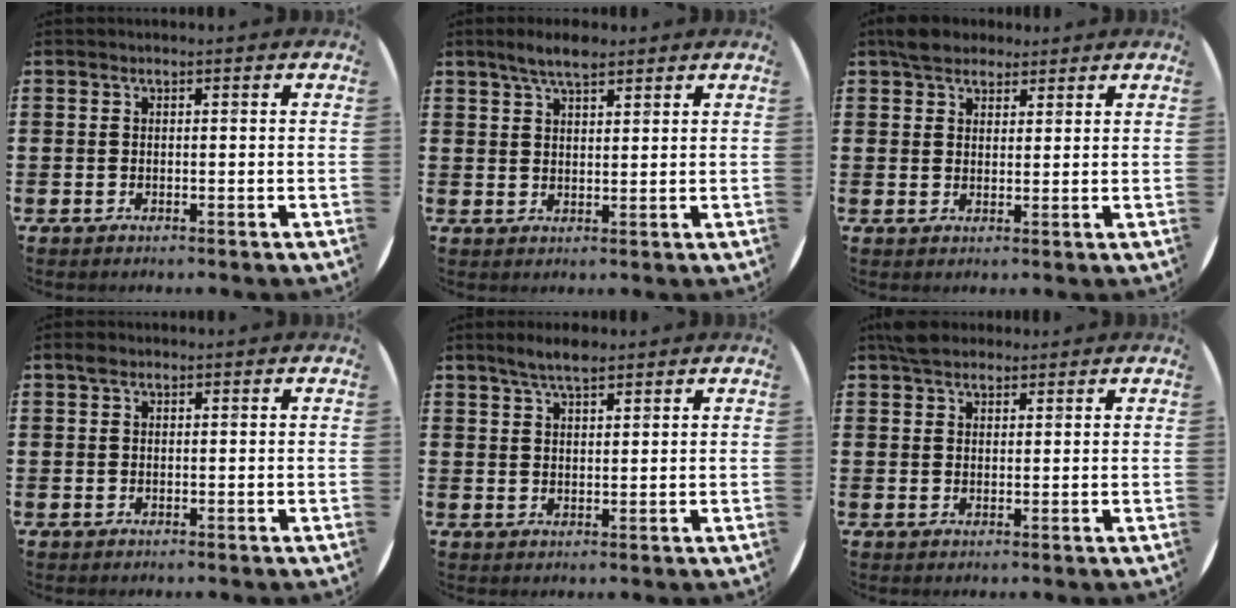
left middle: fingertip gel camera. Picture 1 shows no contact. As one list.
[{"total": 4.2, "force": [3.4, 1.1, 2.2], "torque": [-0.042, -0.003, 0.060]}, {"total": 3.6, "force": [3.1, 1.8, 0.7], "torque": [-0.014, 0.004, 0.058]}, {"total": 0.7, "force": [0.5, 0.5, 0.3], "torque": [0.001, 0.000, 0.008]}, {"total": 3.7, "force": [3.0, 0.8, 1.9], "torque": [-0.034, -0.003, 0.053]}, {"total": 2.9, "force": [2.6, 1.1, 0.7], "torque": [-0.012, 0.002, 0.048]}]